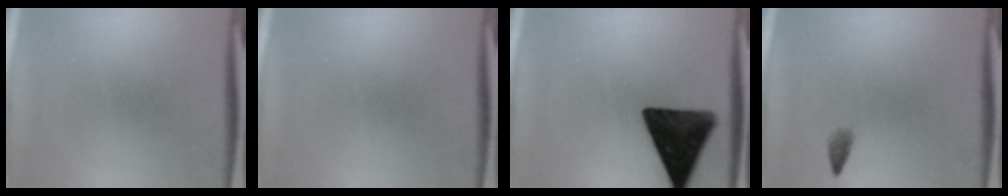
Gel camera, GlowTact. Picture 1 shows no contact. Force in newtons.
{"total": 0.0}
{"total": 14.9}
{"total": 1.0}